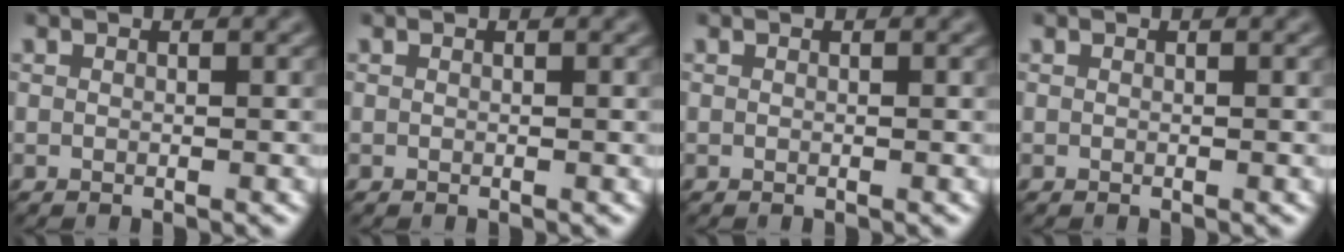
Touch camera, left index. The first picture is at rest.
{"total": 0.0}
{"total": 0.0}
{"total": 0.0}